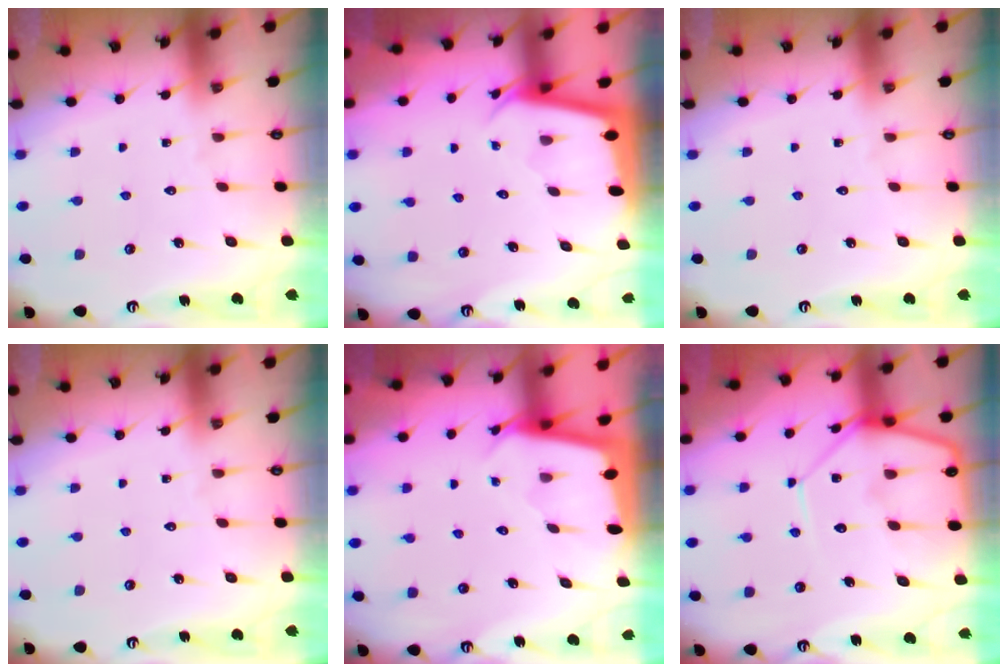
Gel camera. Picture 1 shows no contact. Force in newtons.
{"total": 2.3, "press": 2.3, "slide": 0.1}
{"total": 0.0}
{"total": 0.0}
{"total": 2.4, "press": 2.4, "slide": 0.1}
{"total": 10.9, "press": 10.8, "slide": 1.3}